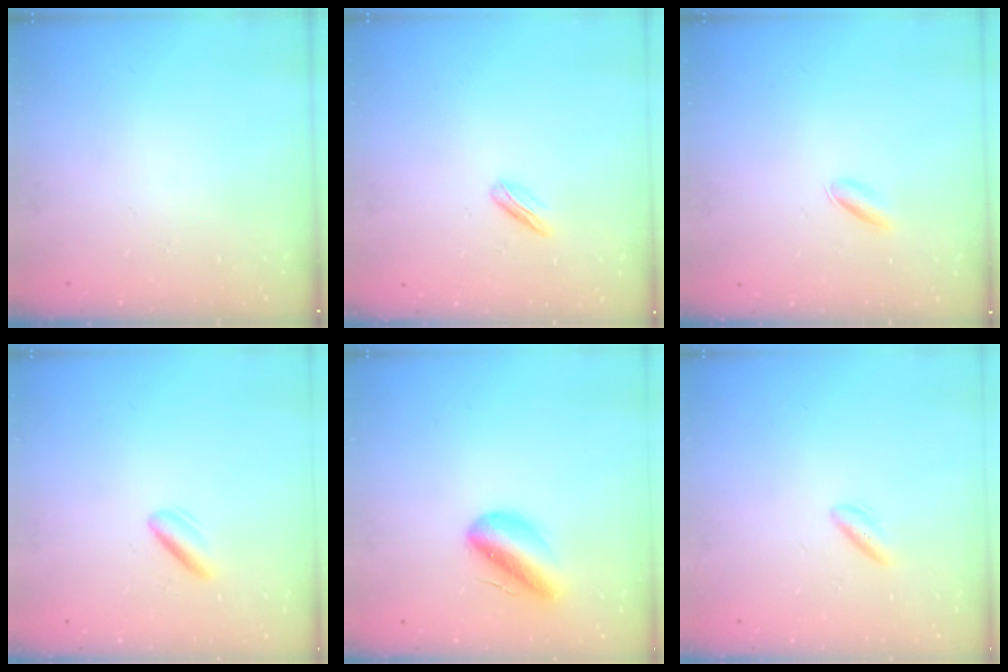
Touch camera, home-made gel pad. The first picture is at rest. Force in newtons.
{"total": 2.3, "press": 2.2, "slide": 0.7}
{"total": 2.6, "press": 2.5, "slide": 0.6}
{"total": 2.1, "press": 1.9, "slide": 1.0}
{"total": 8.9, "press": 8.6, "slide": 2.3}
{"total": 2.5, "press": 2.1, "slide": 1.2}